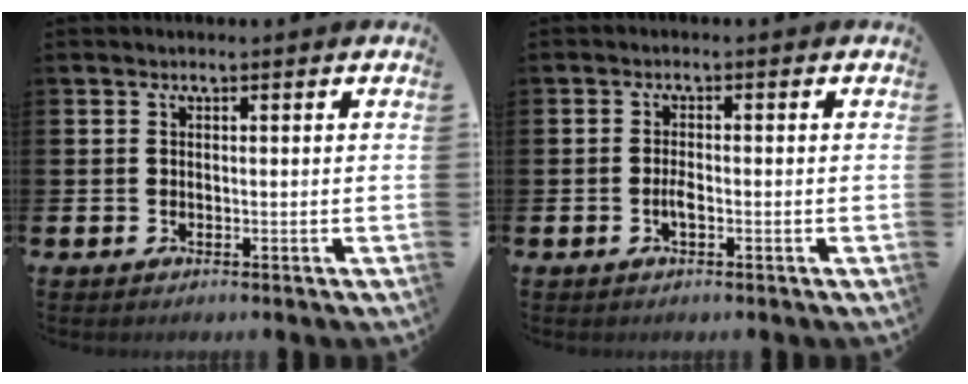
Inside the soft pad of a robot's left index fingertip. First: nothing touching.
{"total": 1.6, "force": [-0.6, 0.5, 1.5], "torque": [-0.024, 0.000, -0.012]}